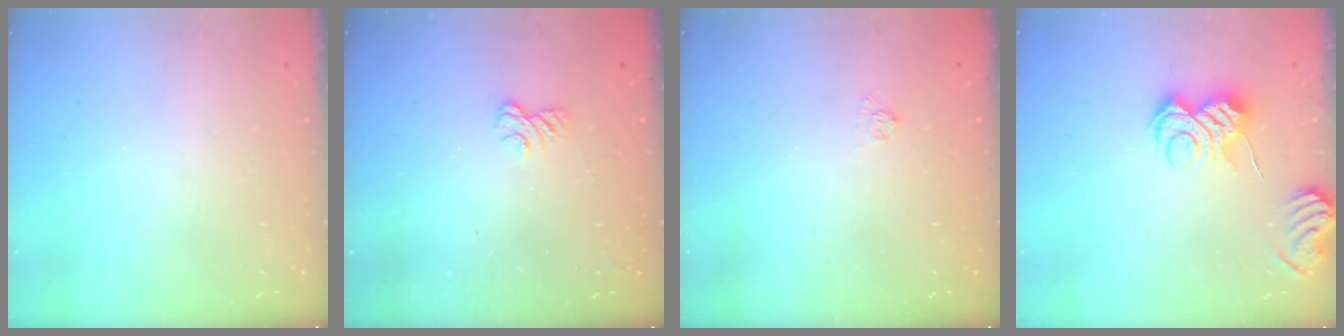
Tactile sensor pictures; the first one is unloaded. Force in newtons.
{"total": 2.6, "press": 2.2, "slide": 1.3}
{"total": 2.2, "press": 2.1, "slide": 0.9}
{"total": 8.7, "press": 8.7, "slide": 0.6}